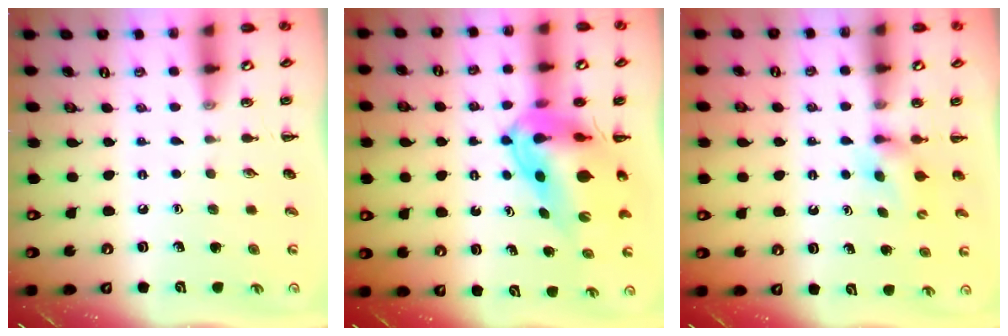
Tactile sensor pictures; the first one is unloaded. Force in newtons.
{"total": 13.0, "press": 12.3, "slide": 4.1}
{"total": 4.7, "press": 4.5, "slide": 1.2}